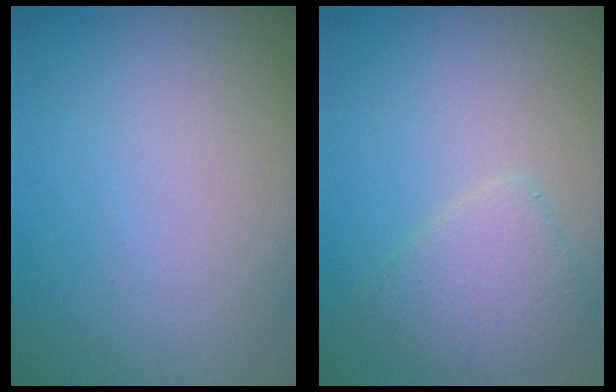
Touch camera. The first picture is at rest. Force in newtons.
{"total": 3.0, "press": 3.0, "slide": 0.2}